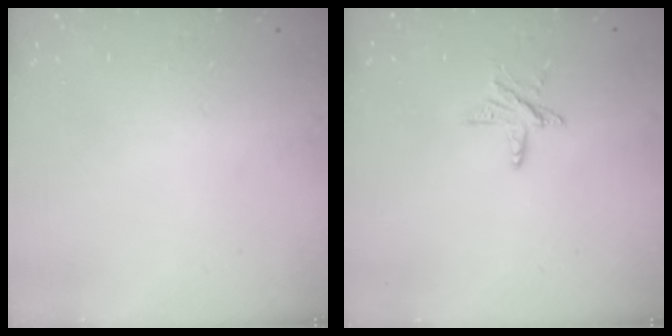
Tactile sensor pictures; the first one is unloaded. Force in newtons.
{"total": 6.4, "press": 6.4, "slide": 0.5}